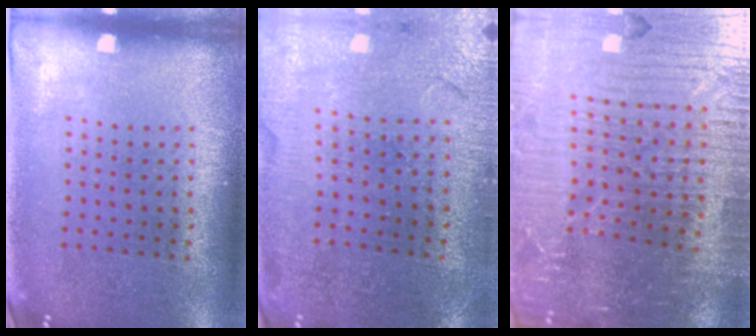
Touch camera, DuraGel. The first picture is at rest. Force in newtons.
{"total": 0.7, "press": 0.7, "slide": 0.1}
{"total": 5.6, "press": 5.1, "slide": 2.2}